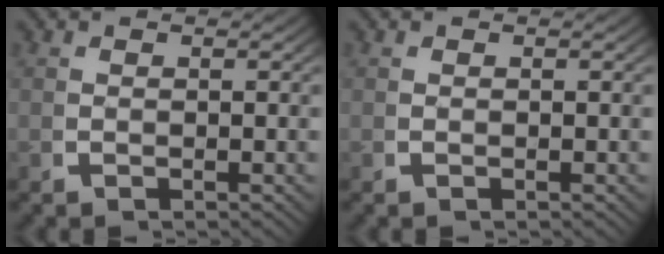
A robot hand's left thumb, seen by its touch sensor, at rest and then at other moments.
{"total": 0.0}